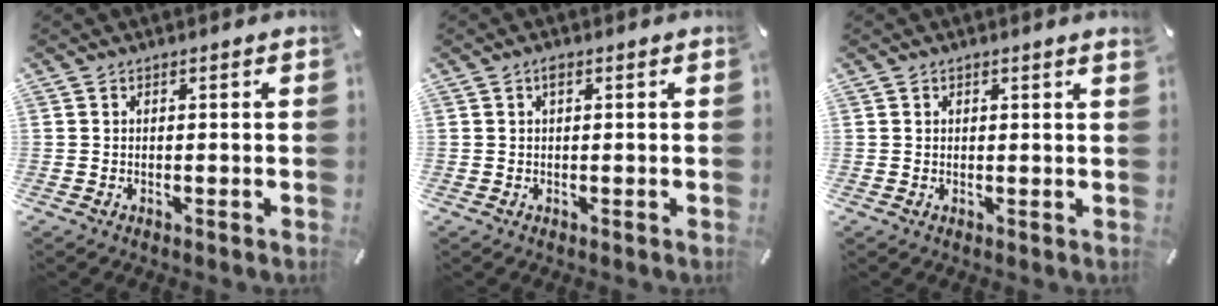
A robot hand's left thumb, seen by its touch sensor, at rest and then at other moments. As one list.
[{"total": 1.2, "force": [0.4, 0.5, 1.0], "torque": [-0.021, 0.004, 0.006]}, {"total": 0.5, "force": [0.5, 0.0, 0.2], "torque": [-0.004, -0.002, 0.008]}]